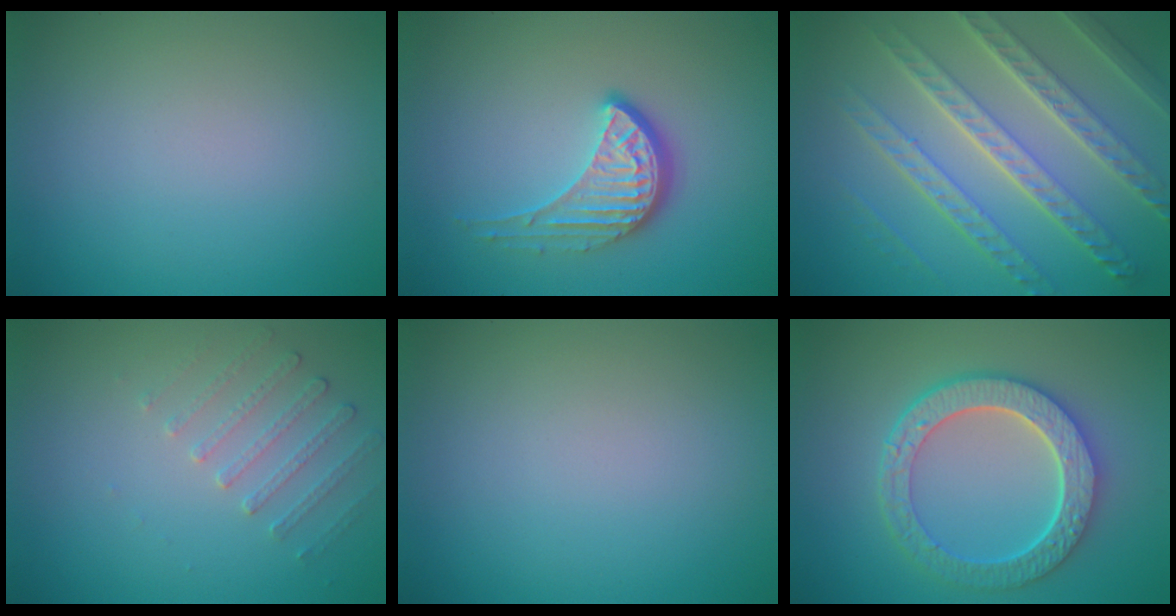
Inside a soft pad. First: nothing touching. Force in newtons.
{"total": 4.0, "press": 2.9, "slide": 2.7}
{"total": 8.2, "press": 5.9, "slide": 5.7}
{"total": 1.7, "press": 1.2, "slide": 1.2}
{"total": 0.0}
{"total": 6.4, "press": 5.0, "slide": 3.9}